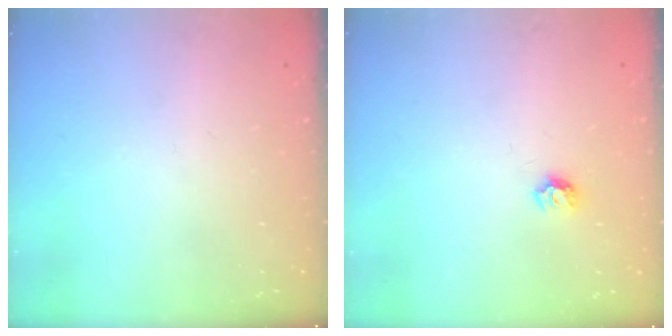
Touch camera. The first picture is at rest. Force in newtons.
{"total": 5.5, "press": 5.4, "slide": 0.6}